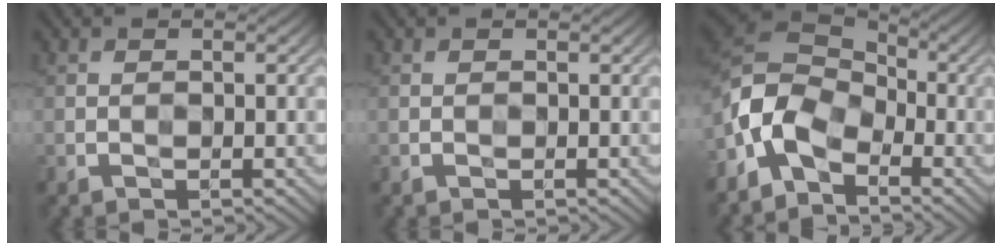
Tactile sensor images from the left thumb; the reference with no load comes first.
{"total": 0.0}
{"total": 7.9, "force": [-3.9, 5.2, 4.5], "torque": [-0.097, 0.009, -0.106]}